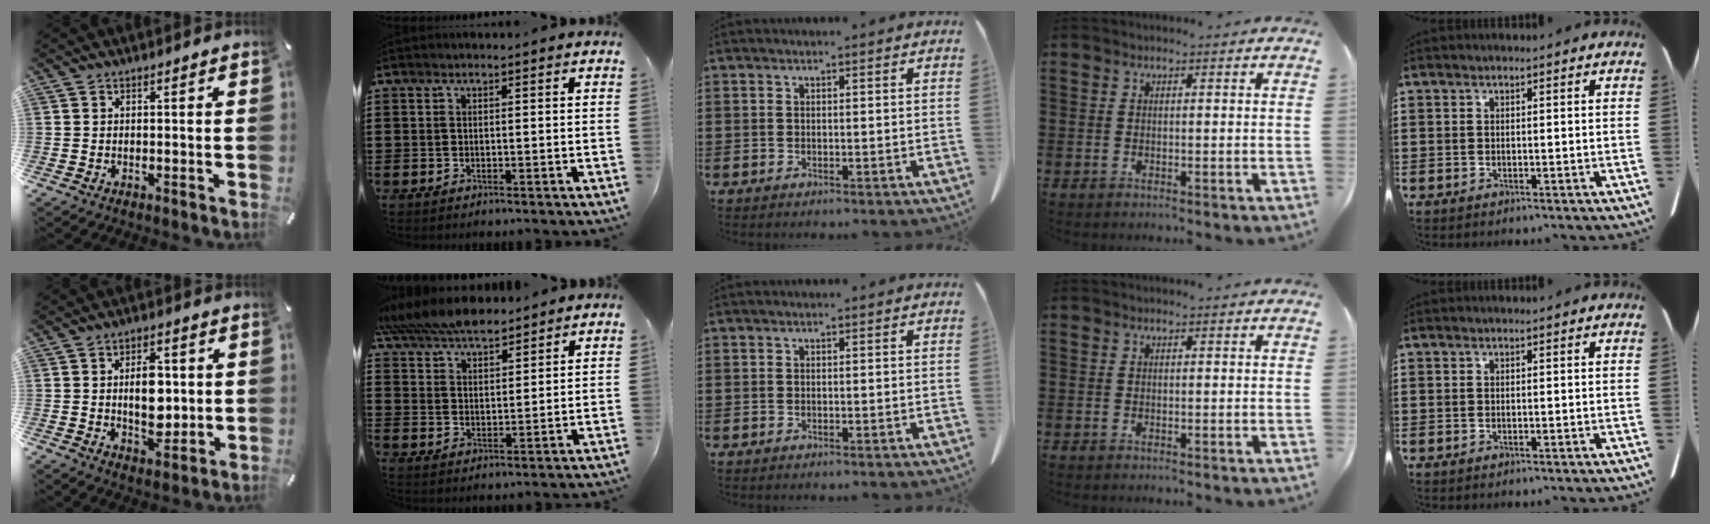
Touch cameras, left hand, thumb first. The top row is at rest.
{"thumb": {"total": 9.4, "force": [0.8, 5.8, 7.3], "torque": [-0.114, -0.003, 0.007]}, "index": {"total": 6.9, "force": [6.5, 1.2, 2.0], "torque": [-0.063, -0.017, 0.121]}}